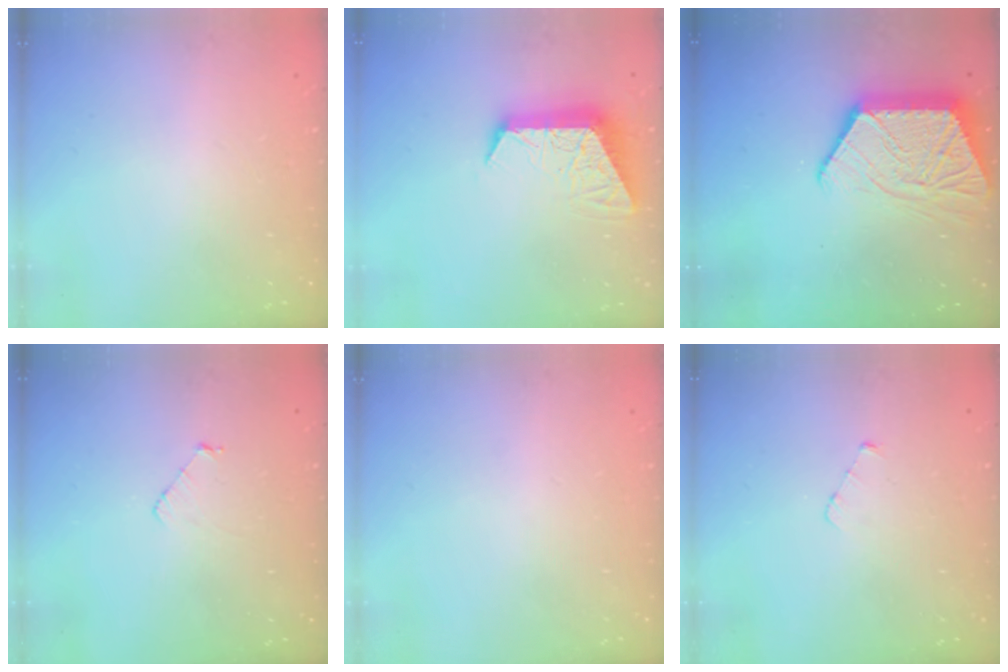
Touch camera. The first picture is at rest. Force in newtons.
{"total": 11.7, "press": 11.7, "slide": 1.0}
{"total": 14.8, "press": 14.7, "slide": 1.0}
{"total": 3.2, "press": 3.2, "slide": 0.2}
{"total": 0.0}
{"total": 2.5, "press": 2.5, "slide": 0.2}